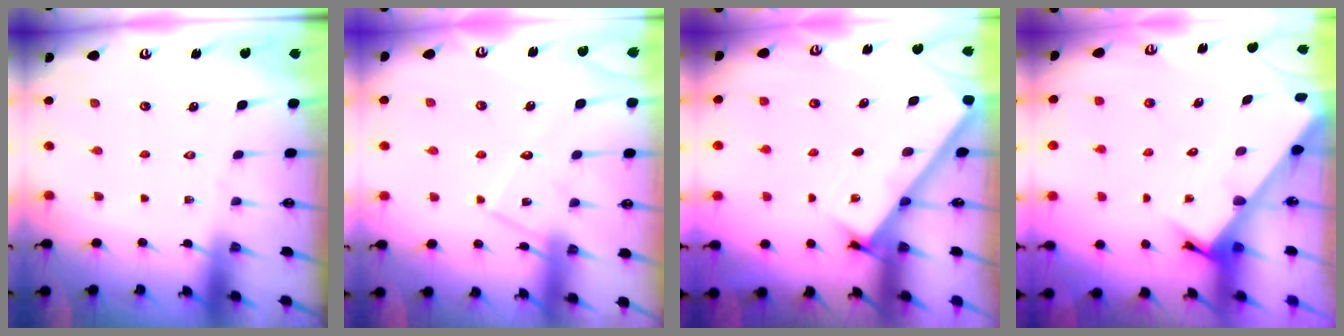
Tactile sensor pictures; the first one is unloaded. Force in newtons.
{"total": 10.4, "press": 10.4, "slide": 0.7}
{"total": 2.6, "press": 2.6, "slide": 0.3}
{"total": 3.6, "press": 3.6, "slide": 0.2}